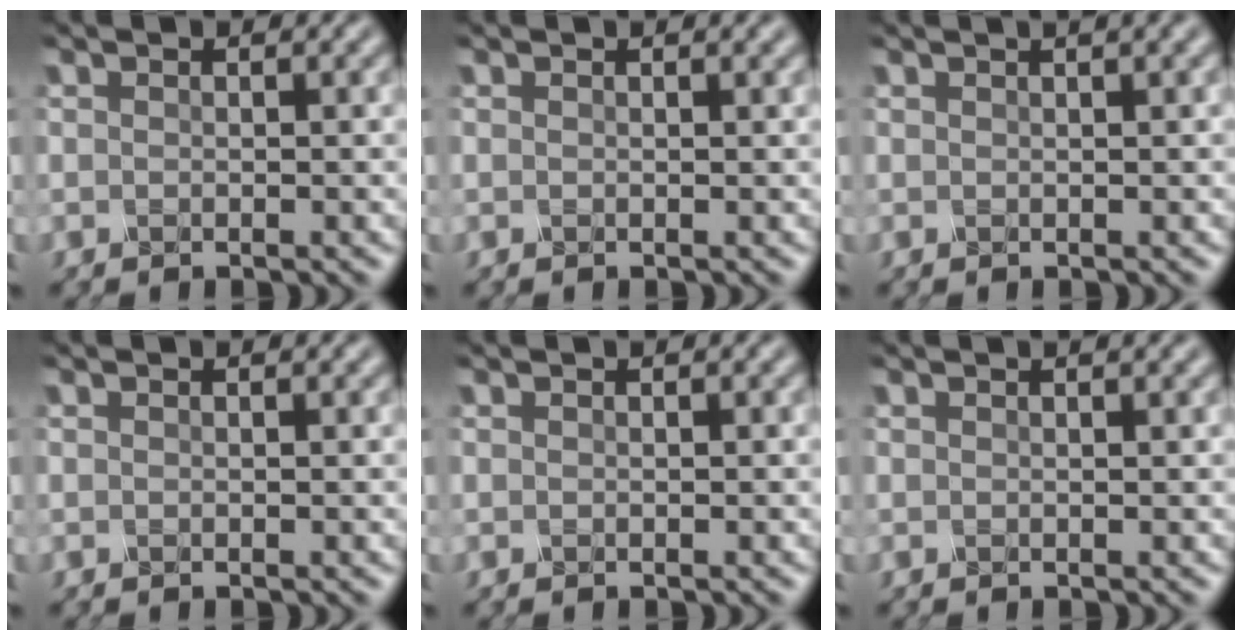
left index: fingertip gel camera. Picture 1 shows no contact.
{"total": 0.8, "force": [0.6, 0.1, 0.5], "torque": [-0.009, 0.001, 0.005]}
{"total": 2.2, "force": [1.3, 0.7, 1.6], "torque": [-0.011, 0.007, 0.003]}
{"total": 0.0}
{"total": 0.0}
{"total": 1.1, "force": [0.8, 0.3, 0.7], "torque": [-0.010, 0.000, 0.005]}